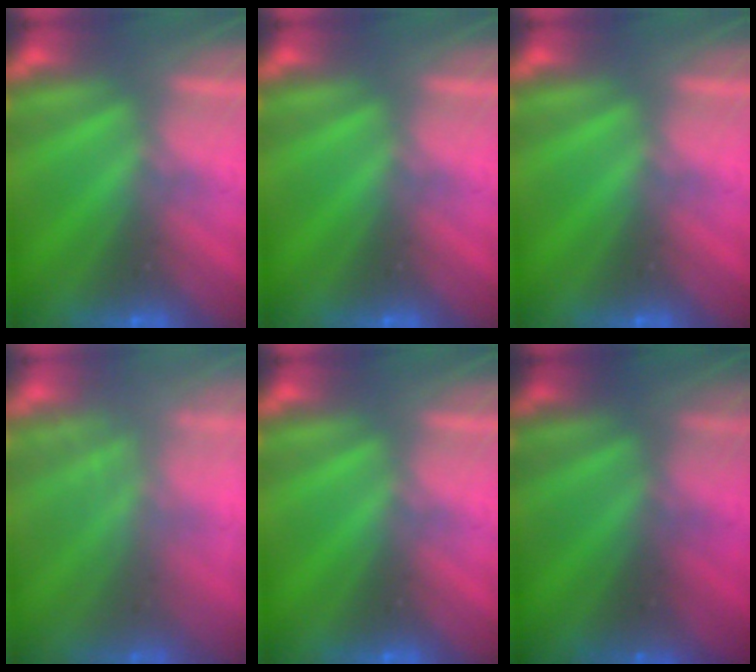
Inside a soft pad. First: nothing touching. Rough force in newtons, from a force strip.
{"total": 0.0}
{"total": 0.0}
{"total": 2.4}
{"total": 0.0}
{"total": 1.4}